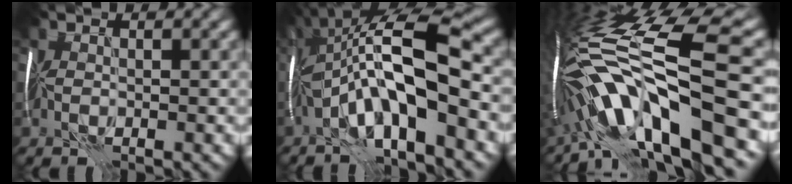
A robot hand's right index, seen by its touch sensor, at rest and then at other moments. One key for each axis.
{"total": 11.5, "fx": -2.7, "fy": 3.1, "fz": 10.8, "tx": -0.187, "ty": 0.019, "tz": -0.054}
{"total": 15.0, "fx": -5.7, "fy": 3.9, "fz": 13.3, "tx": -0.233, "ty": 0.013, "tz": -0.097}